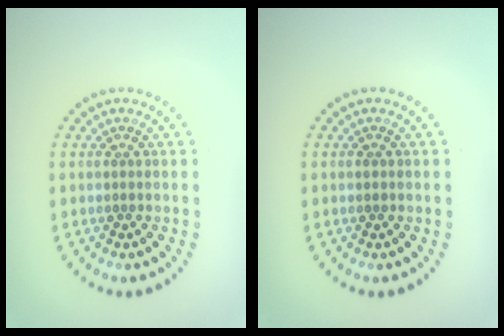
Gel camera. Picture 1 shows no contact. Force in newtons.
{"total": 0.8, "press": 0.7, "slide": 0.1}